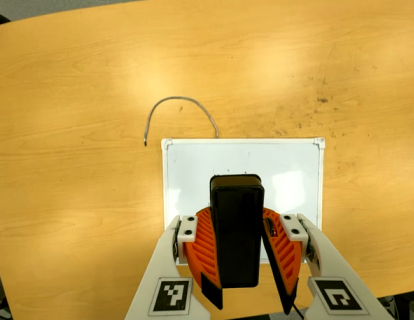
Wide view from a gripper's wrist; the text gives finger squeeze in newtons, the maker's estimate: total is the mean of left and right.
{"total": 9.2, "left": 9.4, "right": 9.1}